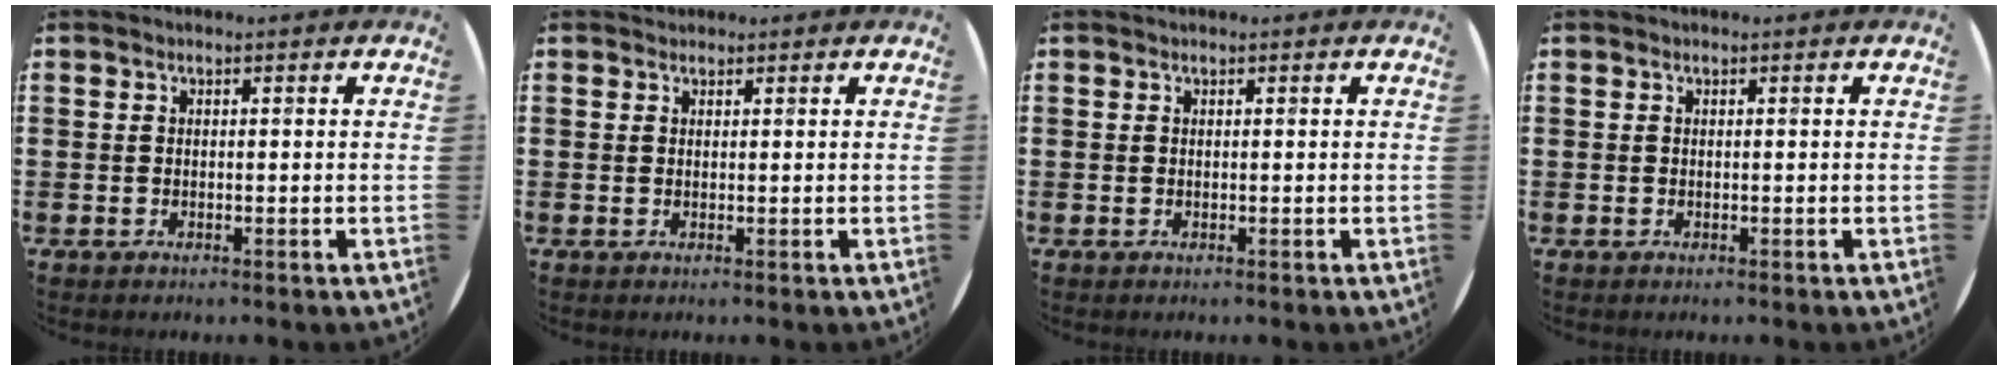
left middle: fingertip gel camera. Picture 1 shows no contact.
{"total": 0.6, "force": [0.5, 0.2, -0.1], "torque": [0.004, 0.005, 0.010]}
{"total": 0.0}
{"total": 0.0}